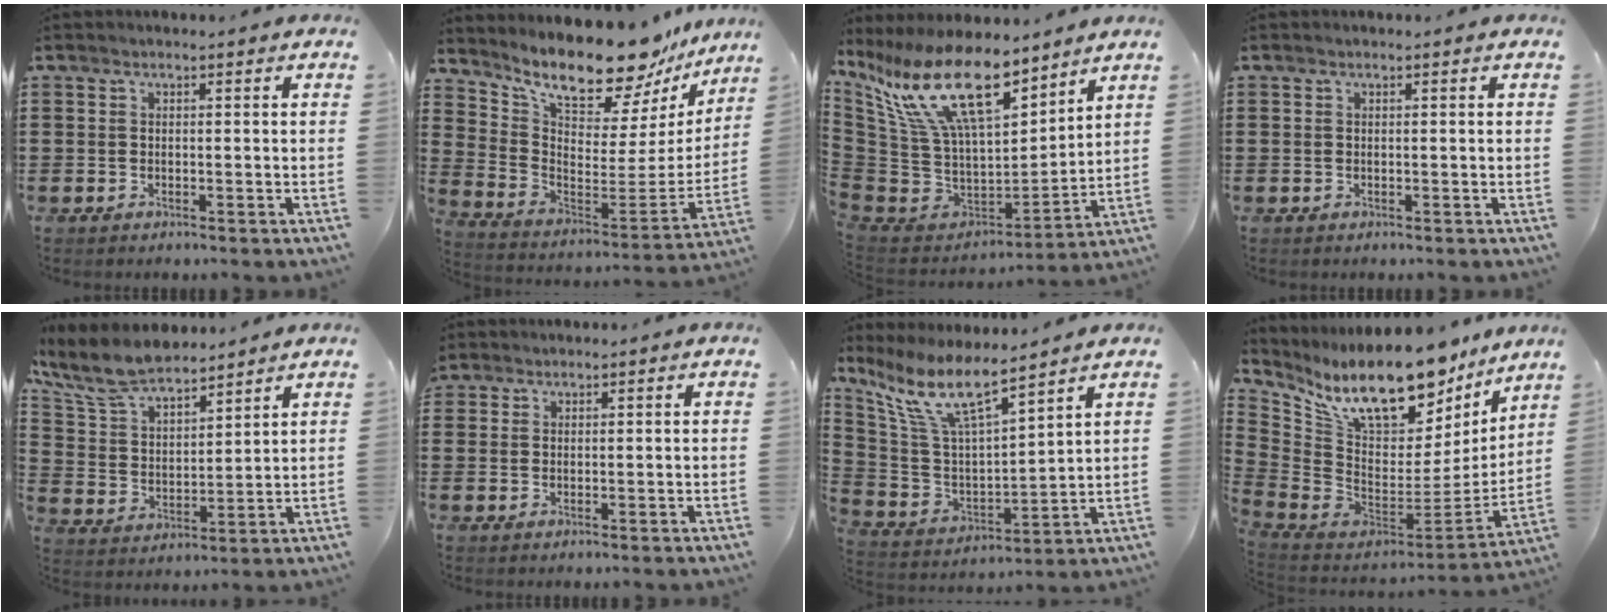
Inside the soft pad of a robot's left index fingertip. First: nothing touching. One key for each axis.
{"total": 12.8, "fx": 11.5, "fy": 2.4, "fz": 5.1, "tx": -0.109, "ty": -0.098, "tz": 0.193}
{"total": 17.8, "fx": 10.3, "fy": 6.4, "fz": 13.1, "tx": -0.306, "ty": -0.062, "tz": 0.180}
{"total": 0.0}
{"total": 9.1, "fx": 8.0, "fy": 2.5, "fz": 3.5, "tx": -0.104, "ty": -0.035, "tz": 0.147}
{"total": 1.5, "fx": 1.4, "fy": 0.5, "fz": 0.0, "tx": -0.003, "ty": 0.002, "tz": 0.028}
{"total": 9.9, "fx": 7.2, "fy": 1.9, "fz": 6.6, "tx": -0.162, "ty": -0.046, "tz": 0.120}
{"total": 16.1, "fx": 12.1, "fy": 6.0, "fz": 8.8, "tx": -0.175, "ty": -0.096, "tz": 0.210}